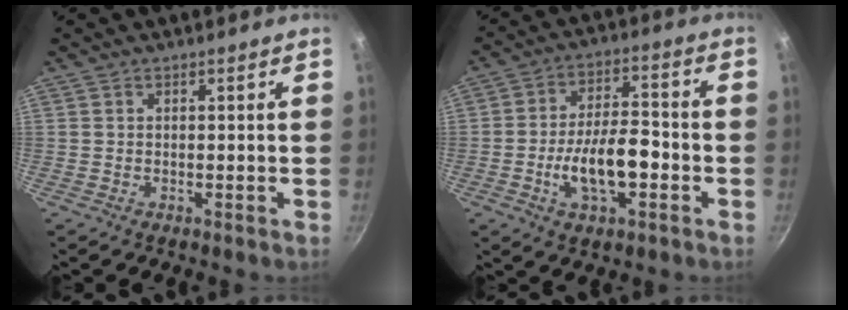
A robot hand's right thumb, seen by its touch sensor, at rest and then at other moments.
{"total": 12.1, "force": [-3.5, 5.7, 10.1], "torque": [-0.160, 0.035, -0.061]}